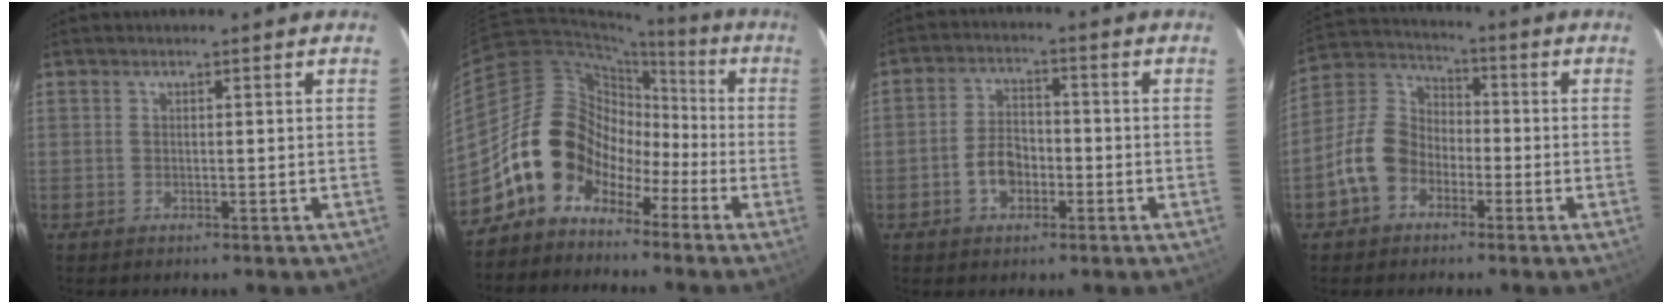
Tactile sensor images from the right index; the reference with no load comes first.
{"total": 11.7, "force": [-5.8, 9.6, 3.3], "torque": [-0.068, 0.040, -0.115]}
{"total": 6.0, "force": [-2.2, 4.1, 3.8], "torque": [-0.075, 0.016, -0.036]}
{"total": 10.4, "force": [-4.4, 7.8, 5.2], "torque": [-0.111, 0.032, -0.083]}